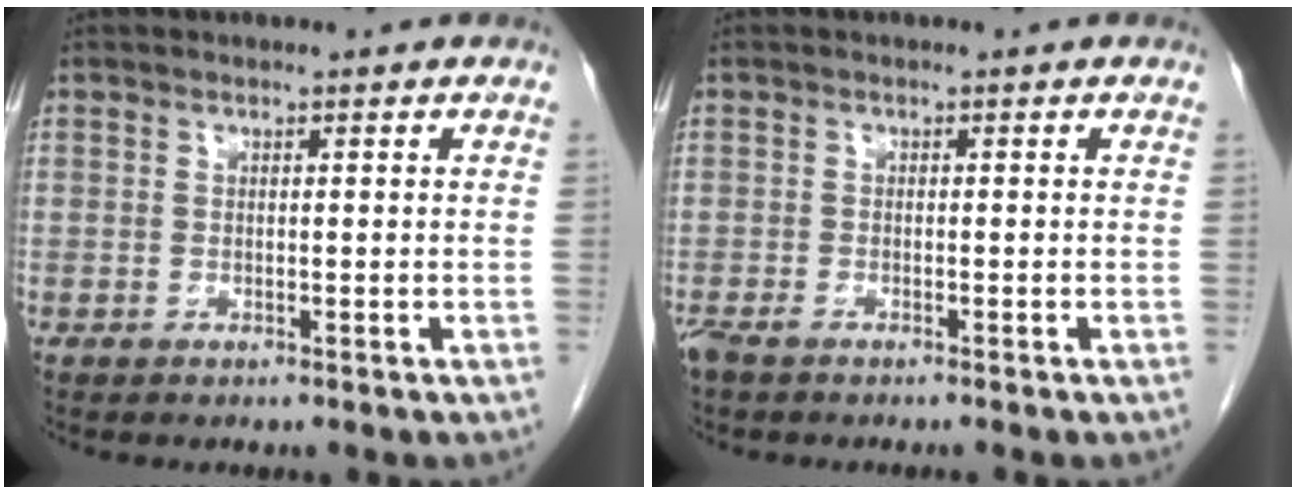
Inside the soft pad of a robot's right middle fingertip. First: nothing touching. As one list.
[{"total": 2.2, "force": [-1.8, 0.3, 1.2], "torque": [-0.022, -0.005, -0.031]}]